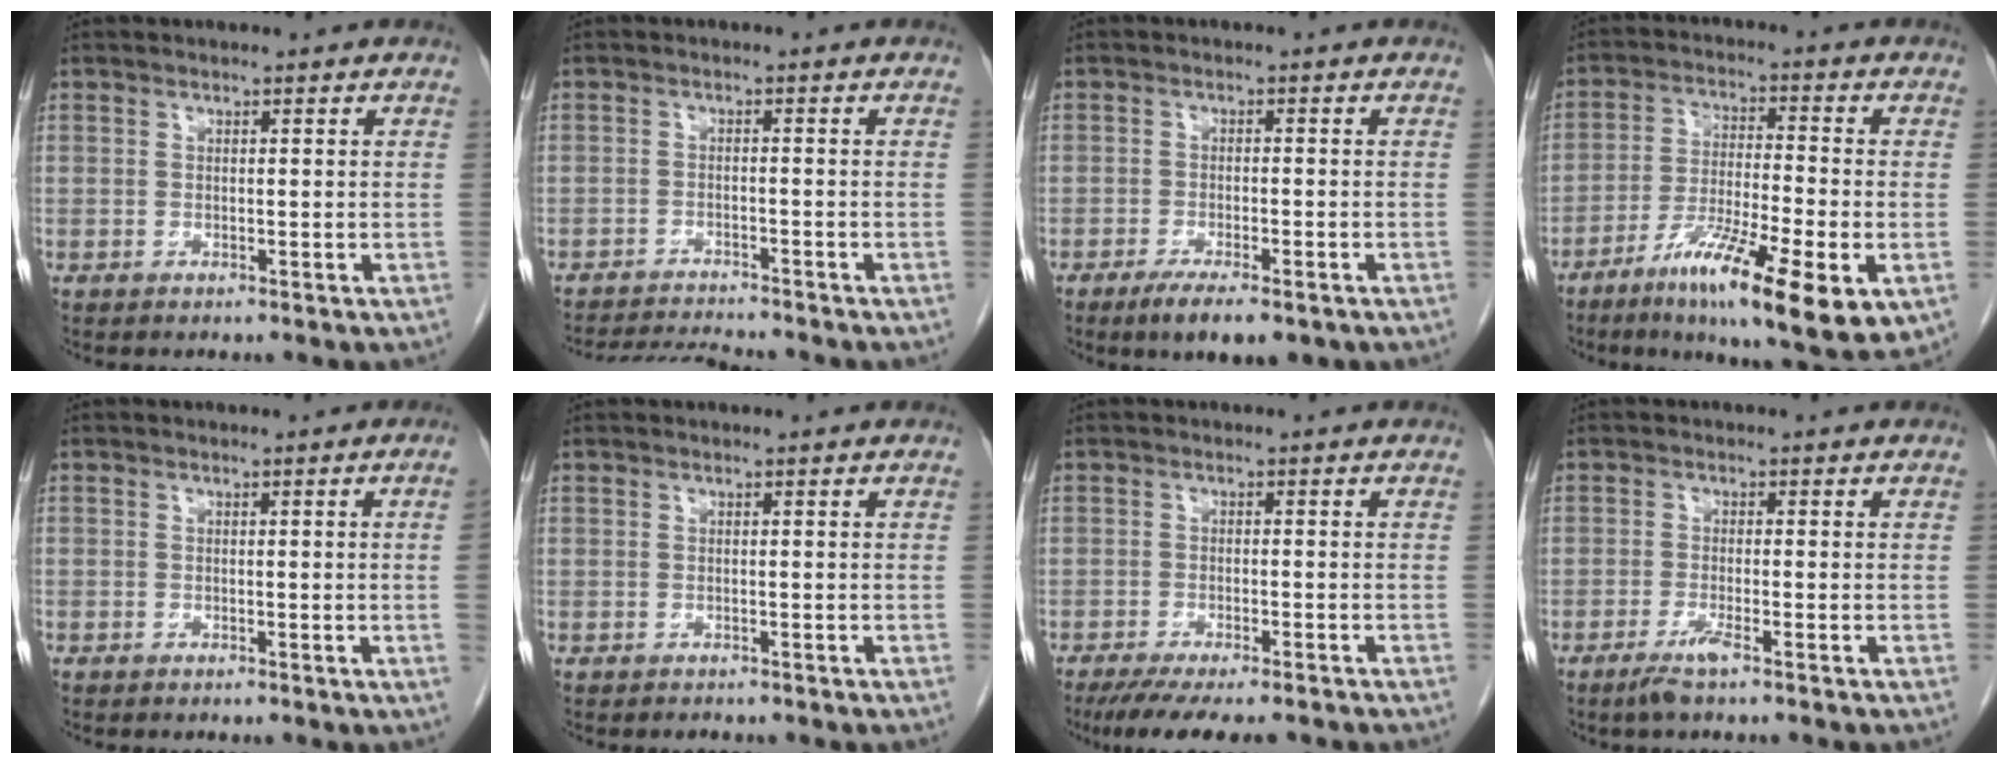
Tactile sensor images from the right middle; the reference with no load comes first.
{"total": 6.7, "force": [-6.6, -0.2, 1.4], "torque": [-0.021, -0.012, -0.107]}
{"total": 7.0, "force": [-4.8, 1.9, 4.8], "torque": [-0.070, -0.011, -0.068]}
{"total": 16.7, "force": [-7.7, 2.3, 14.7], "torque": [-0.225, -0.028, -0.122]}
{"total": 1.5, "force": [-0.3, -0.5, 1.4], "torque": [-0.015, -0.001, -0.006]}
{"total": 0.8, "force": [-0.7, 0.3, 0.1], "torque": [-0.007, -0.001, -0.010]}
{"total": 11.3, "force": [-9.4, 2.1, 5.9], "torque": [-0.086, -0.018, -0.135]}
{"total": 2.8, "force": [-1.9, -0.1, 2.0], "torque": [-0.046, -0.006, -0.039]}